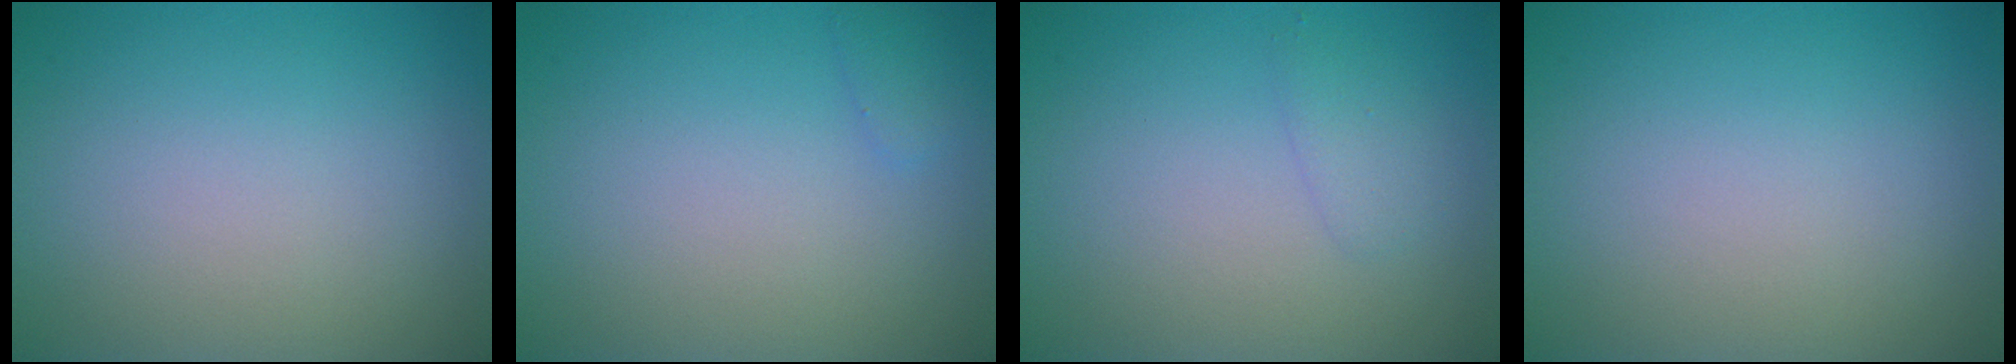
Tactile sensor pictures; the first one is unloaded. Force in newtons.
{"total": 0.8, "press": 0.8, "slide": 0.0}
{"total": 1.2, "press": 1.2, "slide": 0.1}
{"total": 0.0}